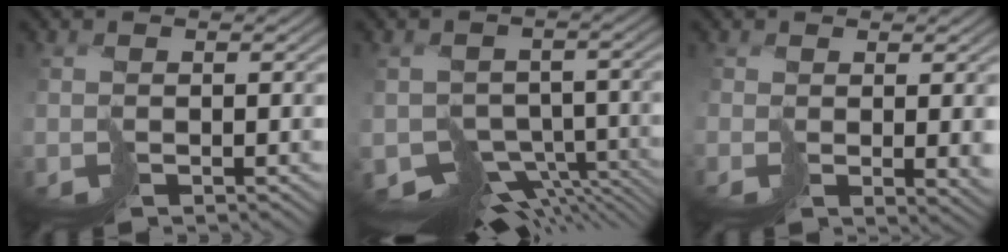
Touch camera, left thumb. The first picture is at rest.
{"total": 8.3, "force": [-4.8, 4.9, 4.7], "torque": [-0.093, -0.019, -0.052]}
{"total": 2.2, "force": [0.4, 1.0, 1.9], "torque": [-0.029, -0.019, 0.022]}